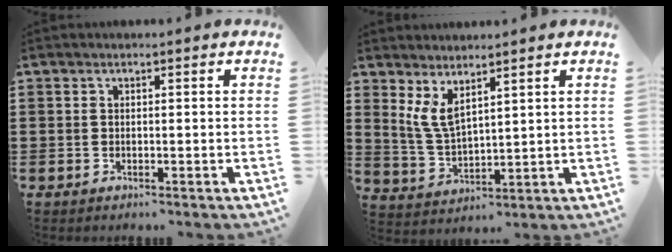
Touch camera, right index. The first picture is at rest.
{"total": 4.4, "force": [2.5, 1.6, 3.2], "torque": [-0.086, -0.005, 0.042]}